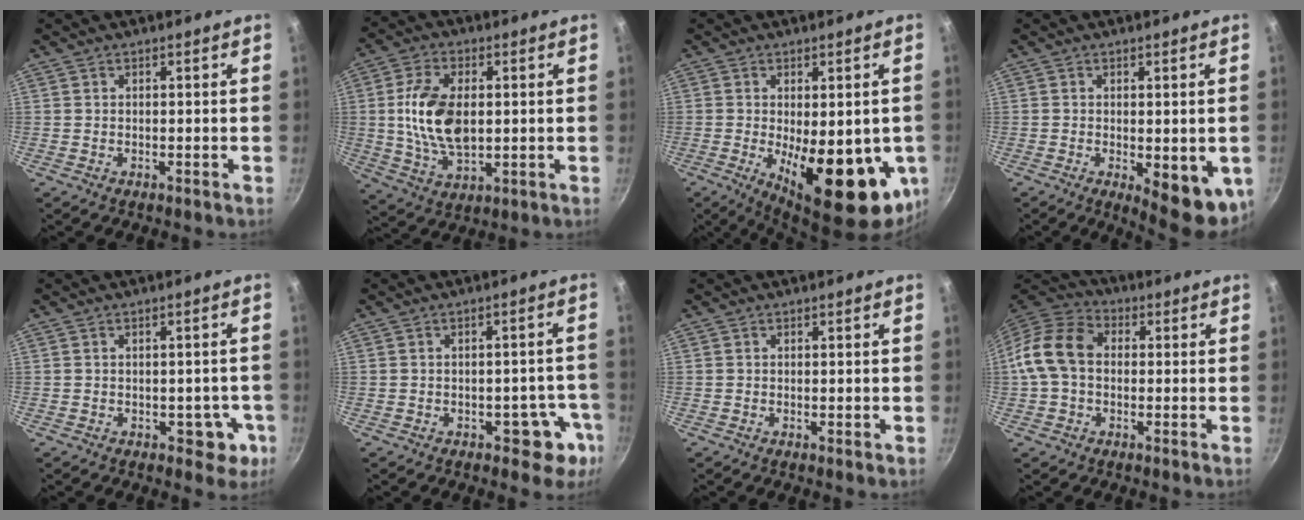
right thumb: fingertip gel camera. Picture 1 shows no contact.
{"total": 13.3, "force": [1.0, 7.7, 10.8], "torque": [-0.194, 0.000, 0.020]}
{"total": 19.7, "force": [-3.8, 7.9, 17.6], "torque": [-0.212, -0.026, -0.037]}
{"total": 10.6, "force": [-2.3, 4.1, 9.5], "torque": [-0.096, -0.011, -0.021]}
{"total": 5.0, "force": [-1.6, 3.4, 3.4], "torque": [-0.010, 0.018, -0.011]}
{"total": 6.7, "force": [-2.9, 4.2, 4.3], "torque": [-0.002, 0.034, -0.024]}
{"total": 0.5, "force": [-0.1, 0.1, 0.5], "torque": [-0.007, -0.001, -0.002]}
{"total": 11.9, "force": [0.3, 8.8, 8.0], "torque": [-0.127, 0.030, -0.014]}